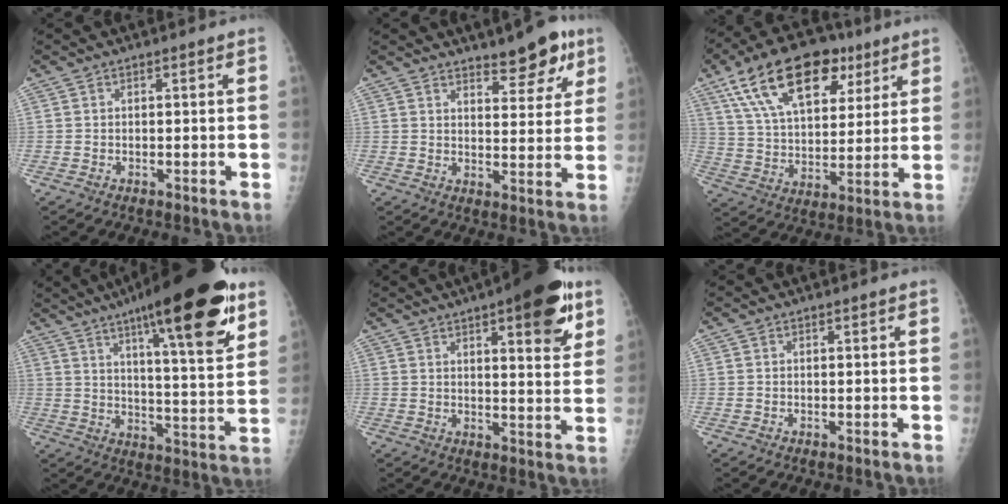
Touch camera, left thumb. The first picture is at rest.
{"total": 8.3, "force": [5.8, 2.9, 5.2], "torque": [-0.041, -0.036, 0.081]}
{"total": 21.7, "force": [11.5, 11.8, 14.1], "torque": [-0.216, -0.012, 0.200]}
{"total": 23.8, "force": [13.8, 4.9, 18.8], "torque": [-0.261, -0.049, 0.204]}
{"total": 14.8, "force": [7.8, 4.4, 11.8], "torque": [-0.125, -0.030, 0.100]}
{"total": 0.0}